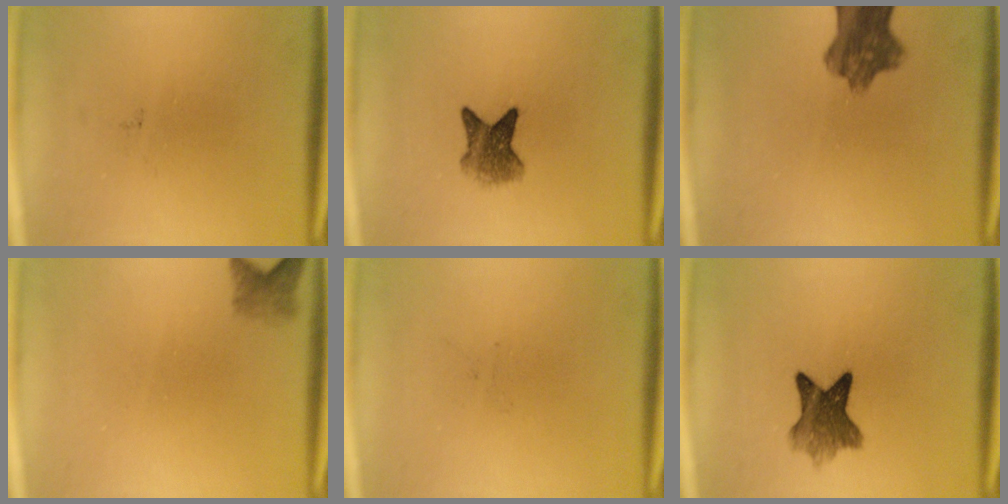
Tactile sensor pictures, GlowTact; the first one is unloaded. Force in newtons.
{"total": 5.0}
{"total": 8.1}
{"total": 2.0}
{"total": 0.0}
{"total": 6.8}